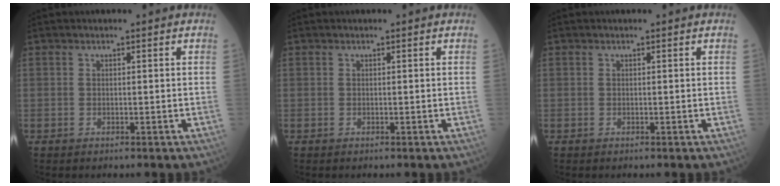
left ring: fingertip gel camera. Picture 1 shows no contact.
{"total": 0.0}
{"total": 0.0}